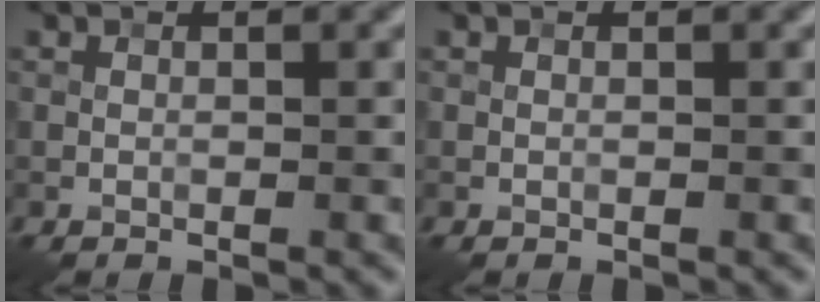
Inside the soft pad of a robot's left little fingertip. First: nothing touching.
{"total": 0.0}